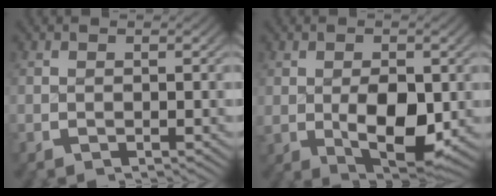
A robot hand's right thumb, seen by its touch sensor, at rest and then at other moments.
{"total": 7.5, "force": [-0.8, 4.2, 6.2], "torque": [-0.116, -0.040, 0.007]}